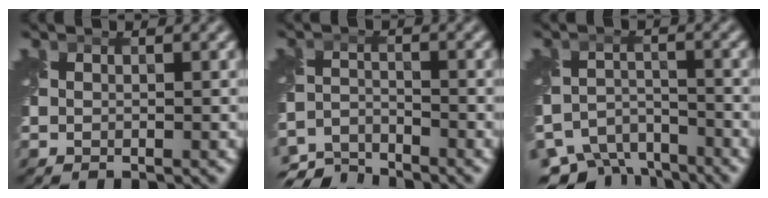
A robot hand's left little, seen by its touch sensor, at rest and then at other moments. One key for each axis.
{"total": 5.3, "fx": -5.0, "fy": 1.3, "fz": 0.9, "tx": -0.014, "ty": -0.016, "tz": -0.092}
{"total": 7.8, "fx": -6.8, "fy": 3.4, "fz": 1.9, "tx": -0.021, "ty": -0.016, "tz": -0.108}